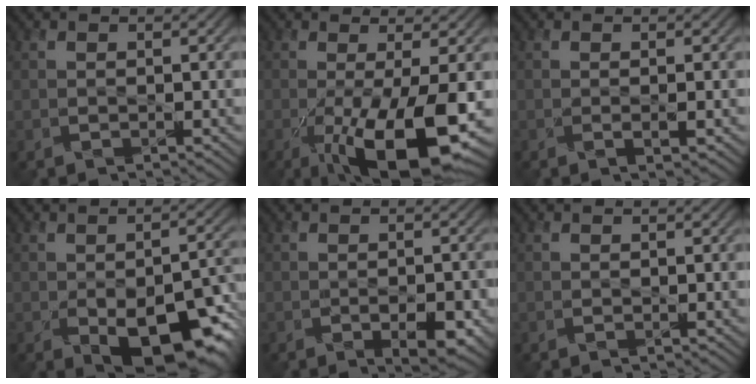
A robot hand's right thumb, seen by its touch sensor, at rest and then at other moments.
{"total": 12.3, "force": [-4.0, 3.1, 11.2], "torque": [-0.178, -0.017, -0.056]}
{"total": 0.9, "force": [-0.3, 0.0, 0.9], "torque": [-0.014, -0.001, -0.007]}
{"total": 13.0, "force": [-5.4, 6.2, 10.0], "torque": [-0.137, -0.024, -0.080]}
{"total": 4.4, "force": [-2.0, 1.8, 3.5], "torque": [-0.049, -0.006, -0.029]}
{"total": 0.0}